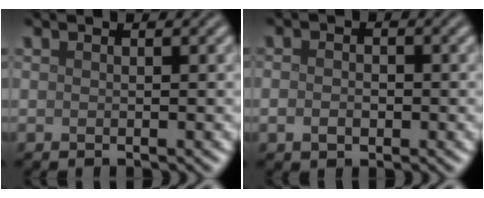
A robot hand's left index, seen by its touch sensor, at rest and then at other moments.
{"total": 1.8, "force": [-0.5, 1.2, 1.3], "torque": [-0.025, 0.000, -0.010]}